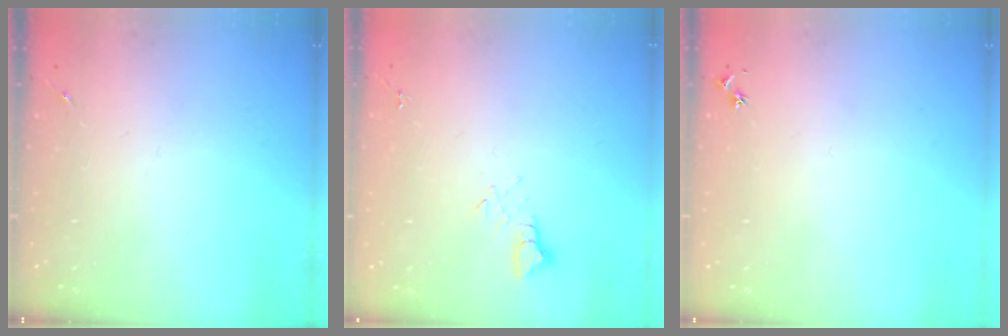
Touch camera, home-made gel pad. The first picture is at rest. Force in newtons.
{"total": 2.7, "press": 2.7, "slide": 0.2}
{"total": 2.9, "press": 2.8, "slide": 0.3}